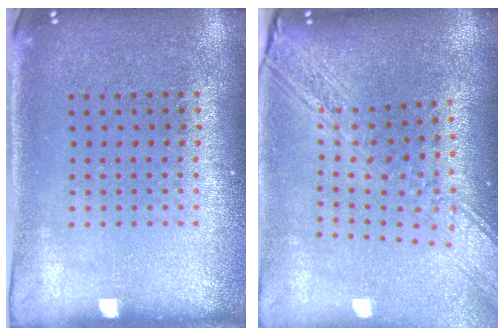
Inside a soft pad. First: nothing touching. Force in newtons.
{"total": 2.9, "press": 2.3, "slide": 1.9}